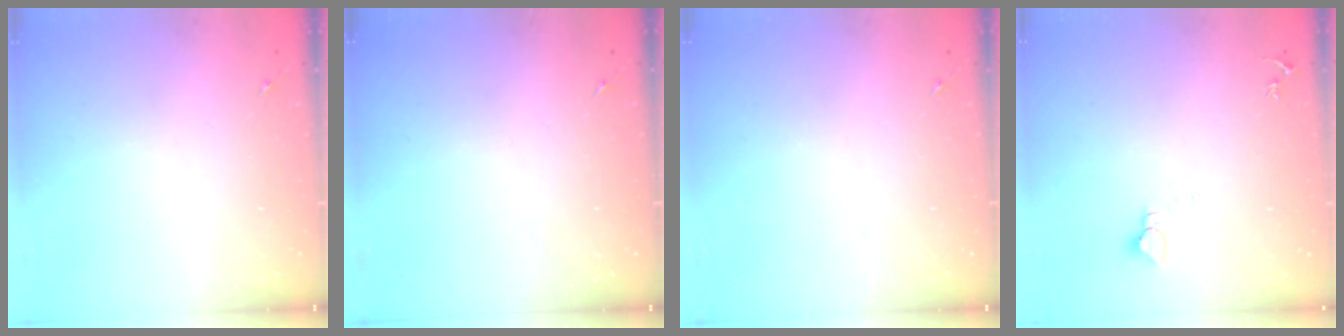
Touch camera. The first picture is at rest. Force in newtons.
{"total": 0.0}
{"total": 0.0}
{"total": 2.7, "press": 2.7, "slide": 0.1}